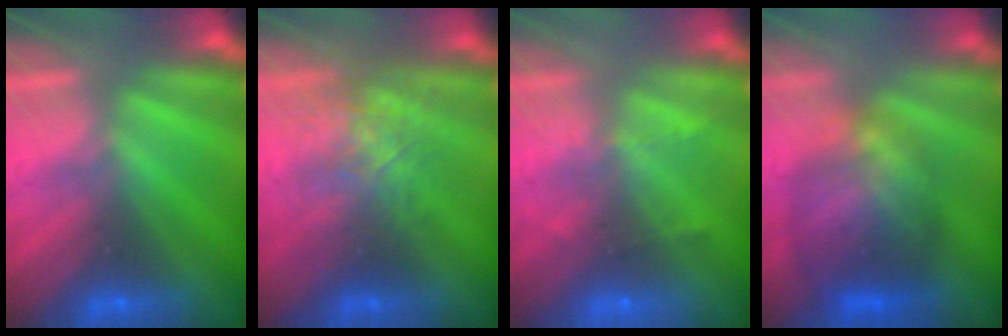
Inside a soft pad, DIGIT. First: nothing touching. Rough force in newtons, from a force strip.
{"total": 2.5}
{"total": 2.3}
{"total": 8.1}